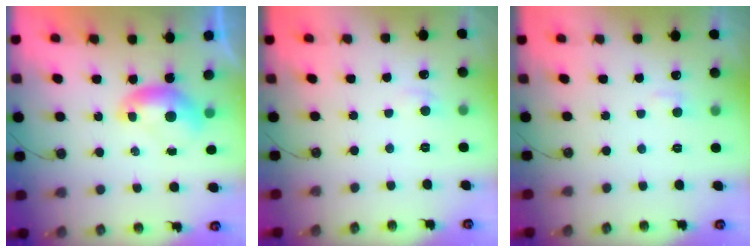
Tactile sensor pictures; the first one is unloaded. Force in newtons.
{"total": 0.7, "press": 0.1, "slide": 0.7}
{"total": 1.6, "press": 1.4, "slide": 0.6}